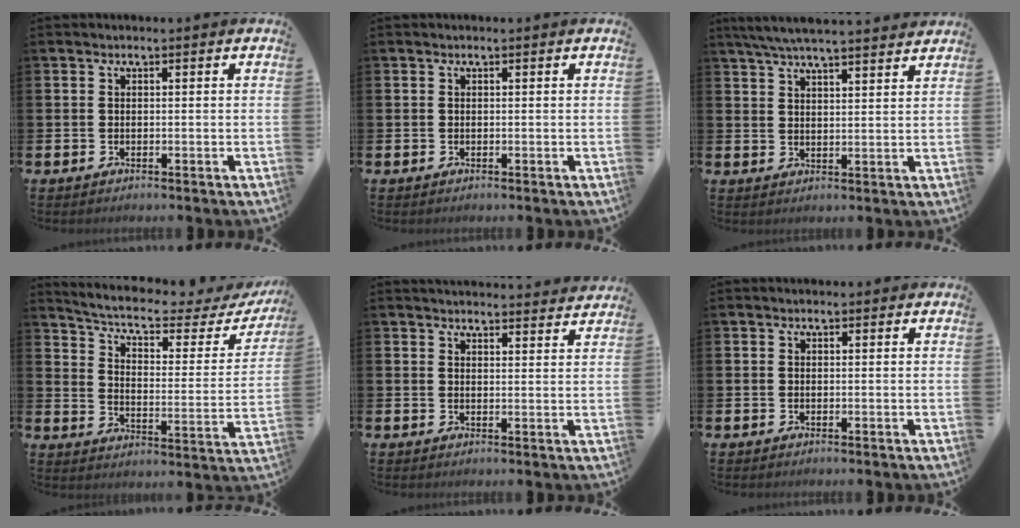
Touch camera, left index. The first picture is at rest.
{"total": 0.0}
{"total": 5.8, "force": [5.5, 0.3, 1.9], "torque": [-0.058, -0.019, 0.102]}
{"total": 5.9, "force": [4.9, 1.4, 3.1], "torque": [-0.086, -0.034, 0.077]}
{"total": 3.2, "force": [3.2, 0.3, 0.0], "torque": [0.001, -0.022, 0.057]}
{"total": 0.0}